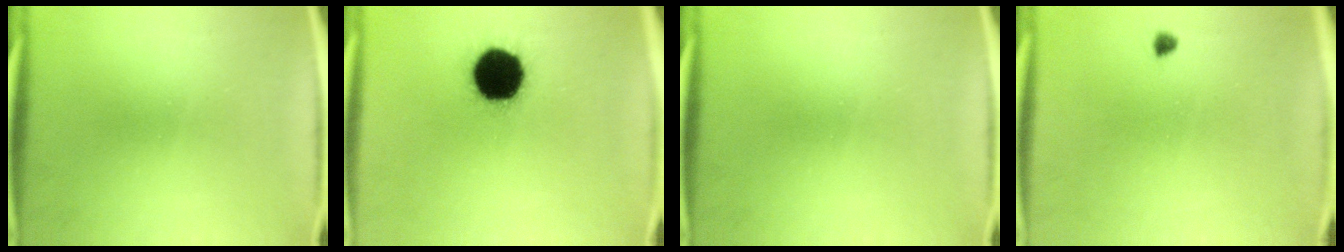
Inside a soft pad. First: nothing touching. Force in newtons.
{"total": 18.4}
{"total": 0.0}
{"total": 1.0}